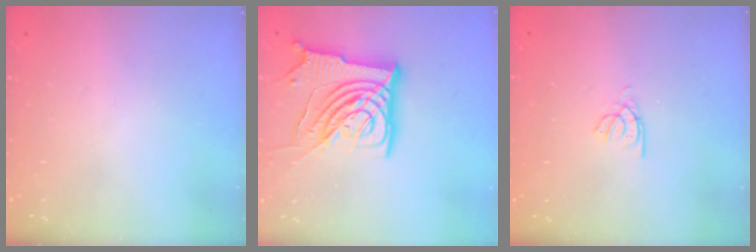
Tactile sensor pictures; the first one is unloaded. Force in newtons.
{"total": 17.0, "press": 16.9, "slide": 1.7}
{"total": 2.5, "press": 2.4, "slide": 0.3}